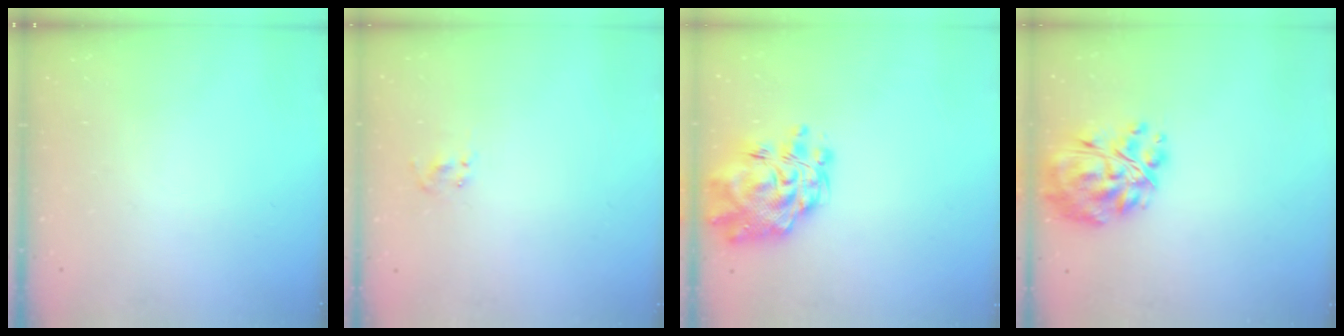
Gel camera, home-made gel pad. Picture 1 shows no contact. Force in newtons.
{"total": 1.5, "press": 1.3, "slide": 0.7}
{"total": 12.2, "press": 11.6, "slide": 3.8}
{"total": 16.7, "press": 15.6, "slide": 5.9}